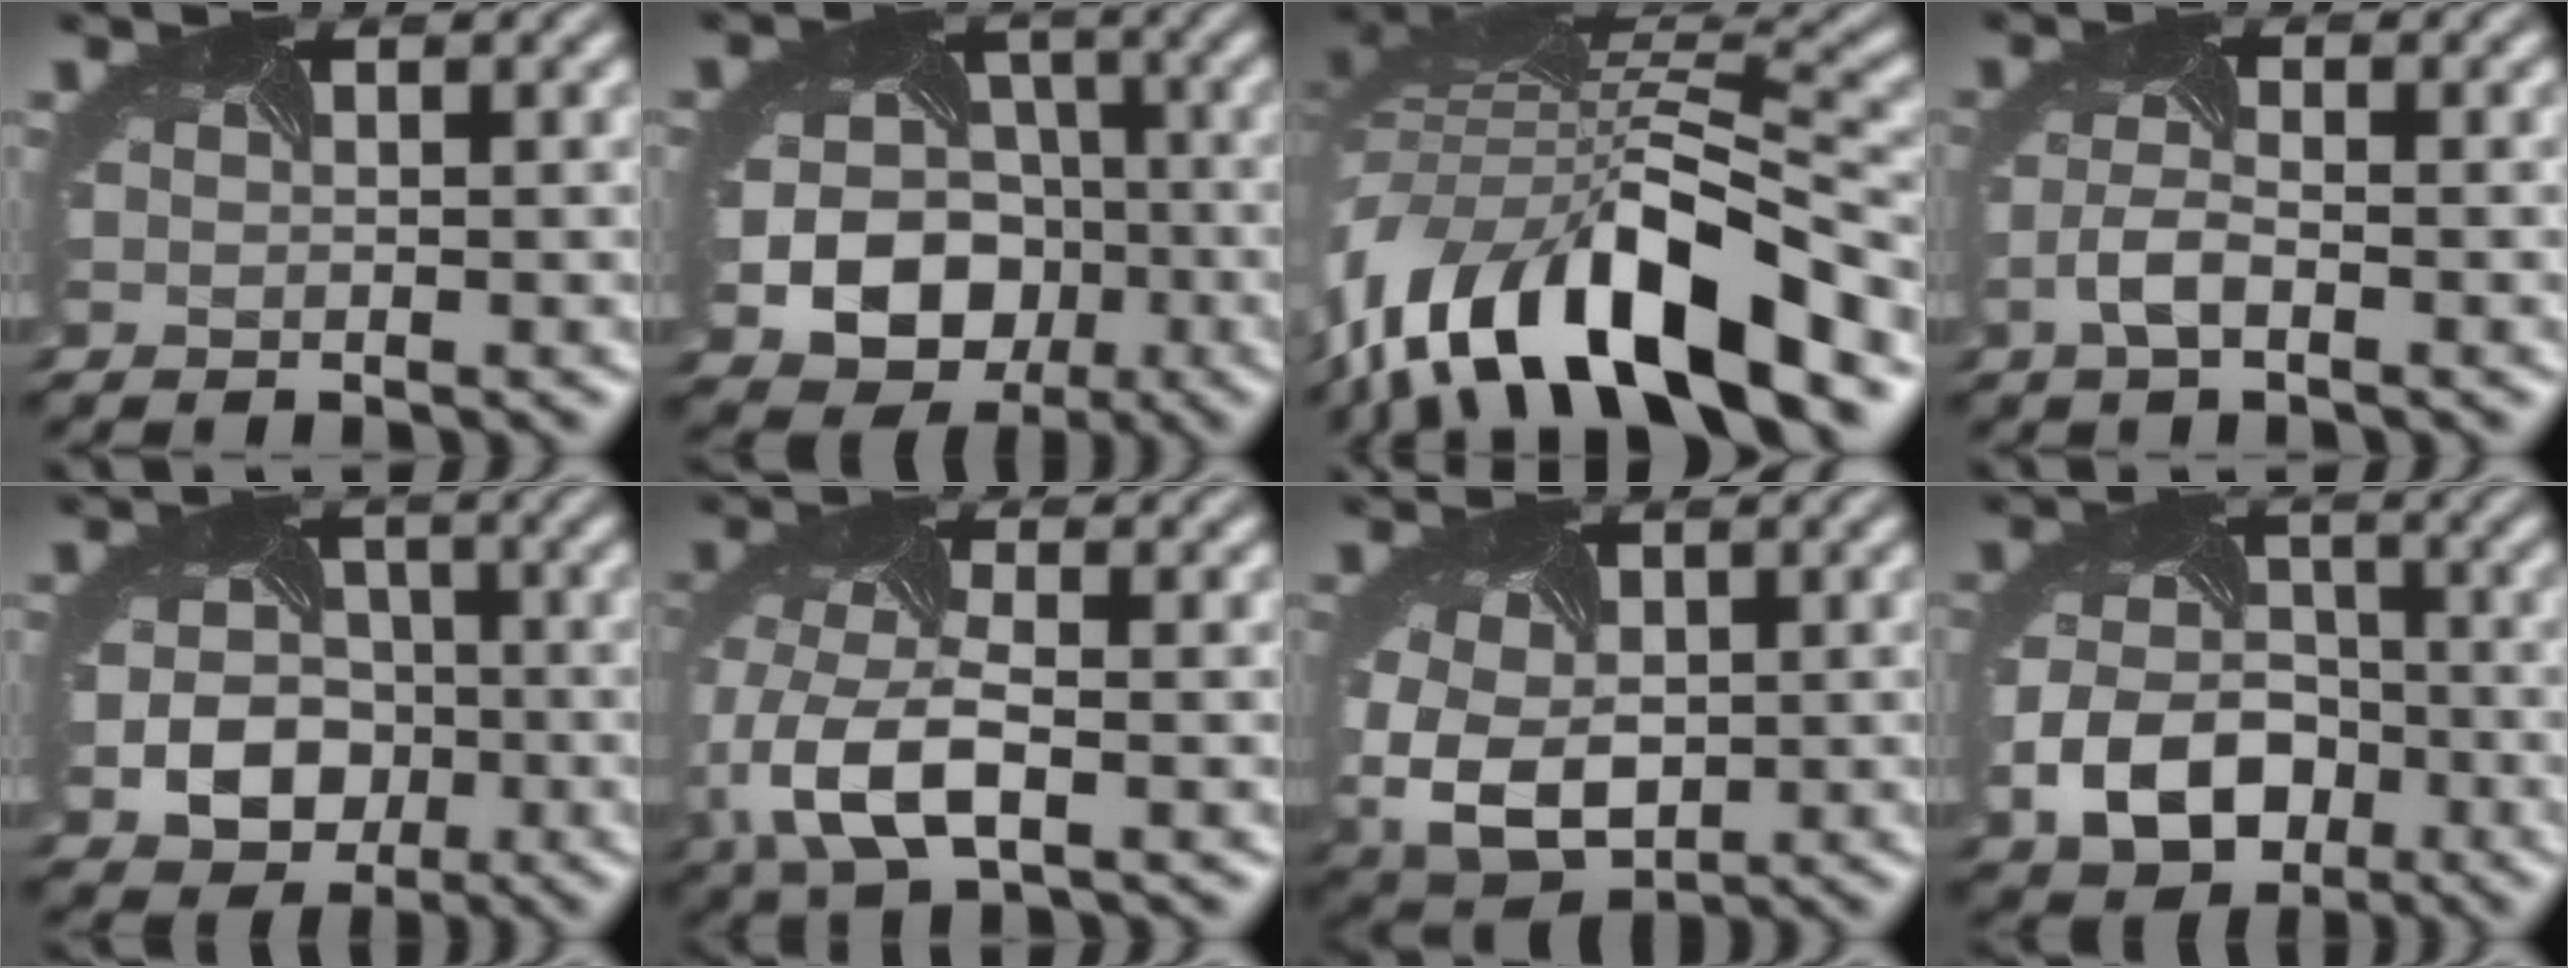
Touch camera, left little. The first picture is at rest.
{"total": 11.2, "force": [-3.6, 9.4, 4.8], "torque": [-0.072, -0.035, -0.066]}
{"total": 13.8, "force": [-6.8, 5.3, 10.8], "torque": [-0.194, 0.014, -0.114]}
{"total": 2.3, "force": [-1.3, 0.8, 1.8], "torque": [-0.051, -0.004, -0.028]}
{"total": 5.9, "force": [-1.8, 4.8, 3.0], "torque": [-0.059, -0.018, -0.025]}
{"total": 6.4, "force": [-2.0, 3.2, 5.2], "torque": [-0.129, -0.010, -0.039]}
{"total": 7.3, "force": [-1.3, 5.3, 4.9], "torque": [-0.129, -0.035, -0.002]}
{"total": 6.6, "force": [-2.7, 4.7, 3.7], "torque": [-0.080, -0.018, -0.041]}